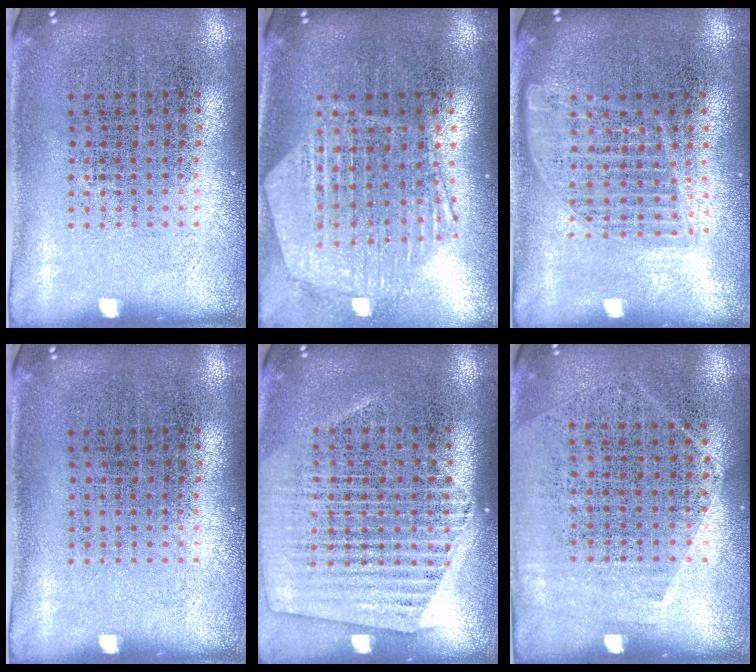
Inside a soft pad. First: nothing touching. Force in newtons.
{"total": 1.4, "press": 1.4, "slide": 0.3}
{"total": 1.6, "press": 1.5, "slide": 0.7}
{"total": 0.0}
{"total": 1.5, "press": 1.4, "slide": 0.5}
{"total": 1.3, "press": 1.0, "slide": 0.7}